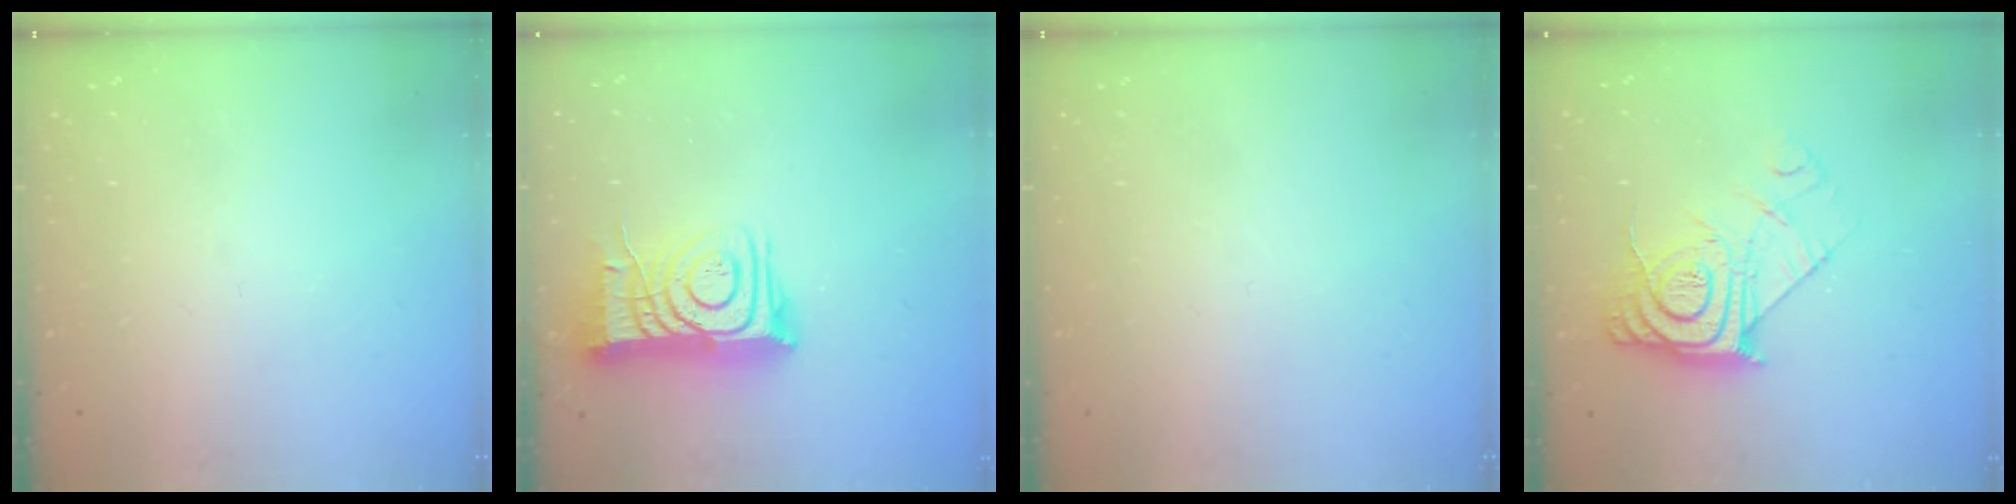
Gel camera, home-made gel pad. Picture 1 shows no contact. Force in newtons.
{"total": 14.3, "press": 14.2, "slide": 1.6}
{"total": 1.5, "press": 1.5, "slide": 0.1}
{"total": 12.3, "press": 12.3, "slide": 1.1}